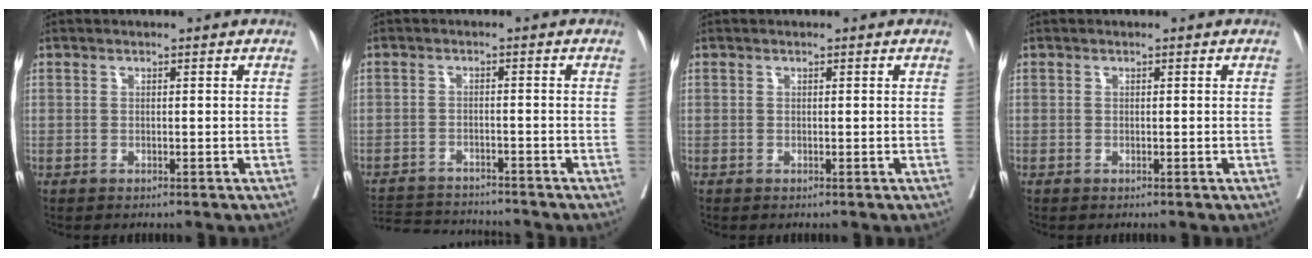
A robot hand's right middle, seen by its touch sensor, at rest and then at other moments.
{"total": 9.0, "force": [-8.9, 0.3, 1.6], "torque": [-0.026, 0.003, -0.138]}
{"total": 0.0}
{"total": 0.0}